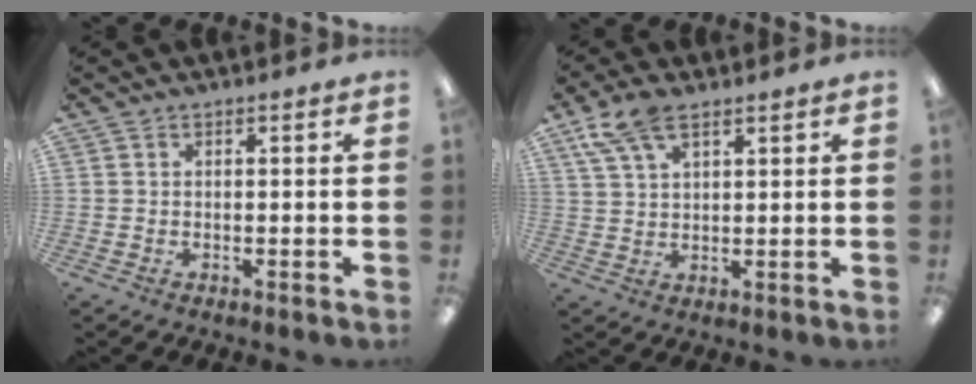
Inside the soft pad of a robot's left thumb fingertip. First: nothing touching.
{"total": 8.4, "force": [5.4, 3.8, 5.2], "torque": [-0.110, -0.009, 0.104]}